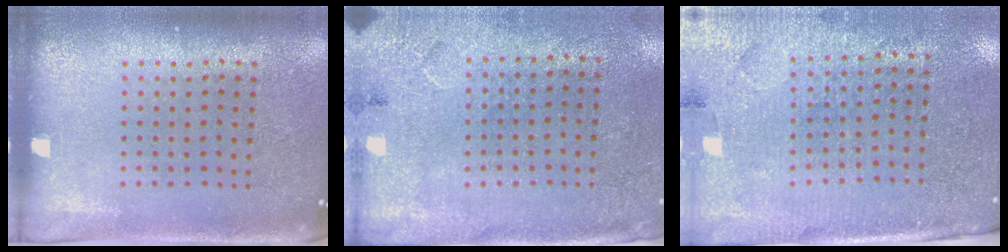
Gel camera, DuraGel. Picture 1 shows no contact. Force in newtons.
{"total": 2.7, "press": 2.2, "slide": 1.6}
{"total": 3.1, "press": 2.9, "slide": 0.9}